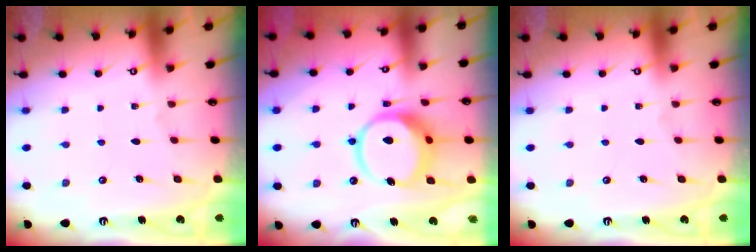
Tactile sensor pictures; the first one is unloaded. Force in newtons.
{"total": 14.3, "press": 14.2, "slide": 1.8}
{"total": 0.0}